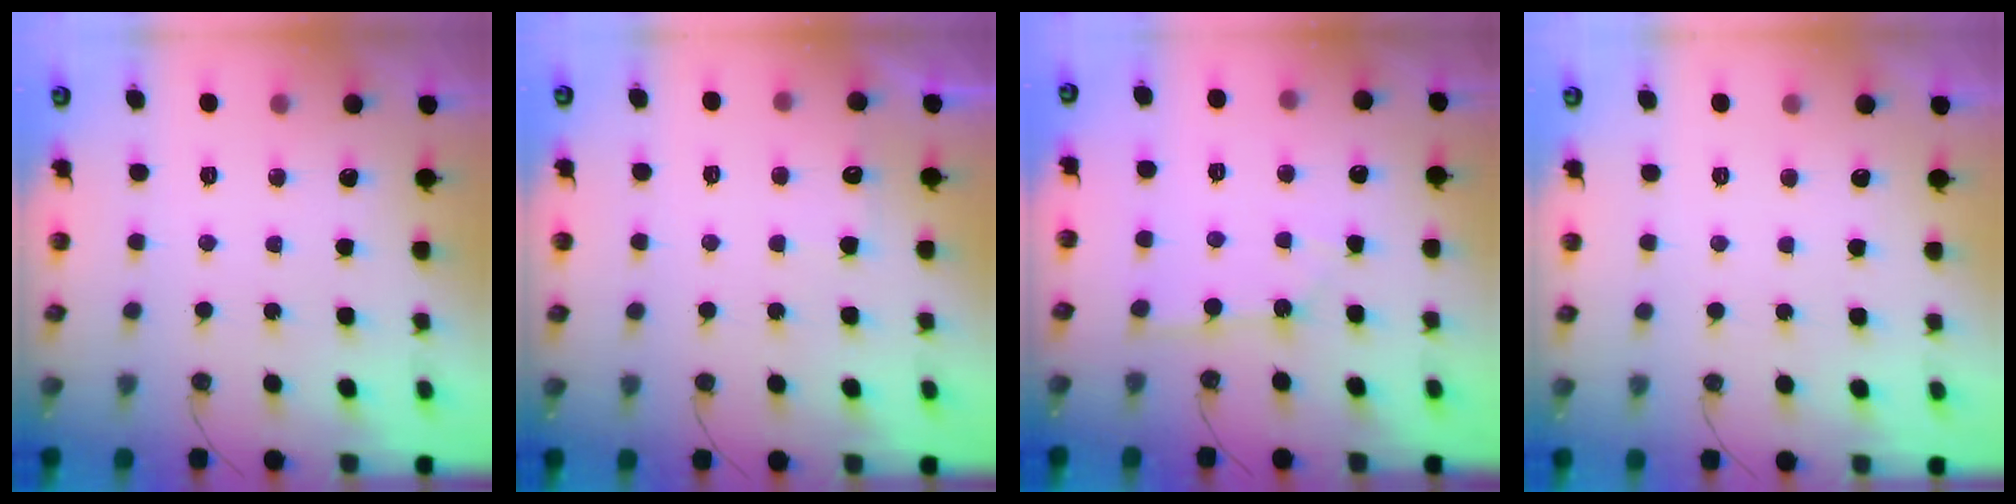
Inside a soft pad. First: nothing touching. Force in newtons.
{"total": 4.0, "press": 3.9, "slide": 0.8}
{"total": 2.0, "press": 2.0, "slide": 0.1}
{"total": 0.0}